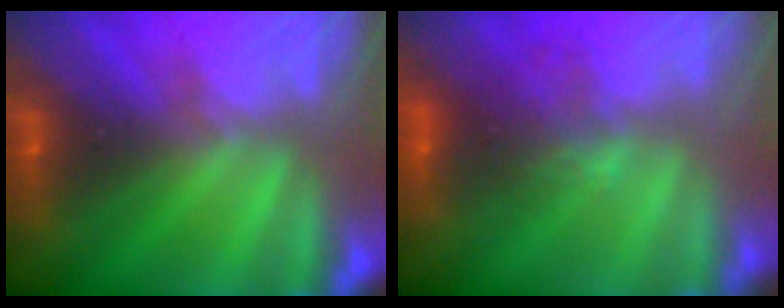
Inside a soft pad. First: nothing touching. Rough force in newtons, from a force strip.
{"total": 7.1}